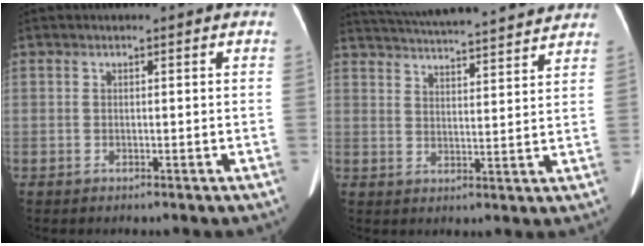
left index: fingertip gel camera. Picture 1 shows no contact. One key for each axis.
{"total": 21.2, "fx": 19.5, "fy": 2.1, "fz": 7.9, "tx": -0.136, "ty": 0.021, "tz": 0.268}